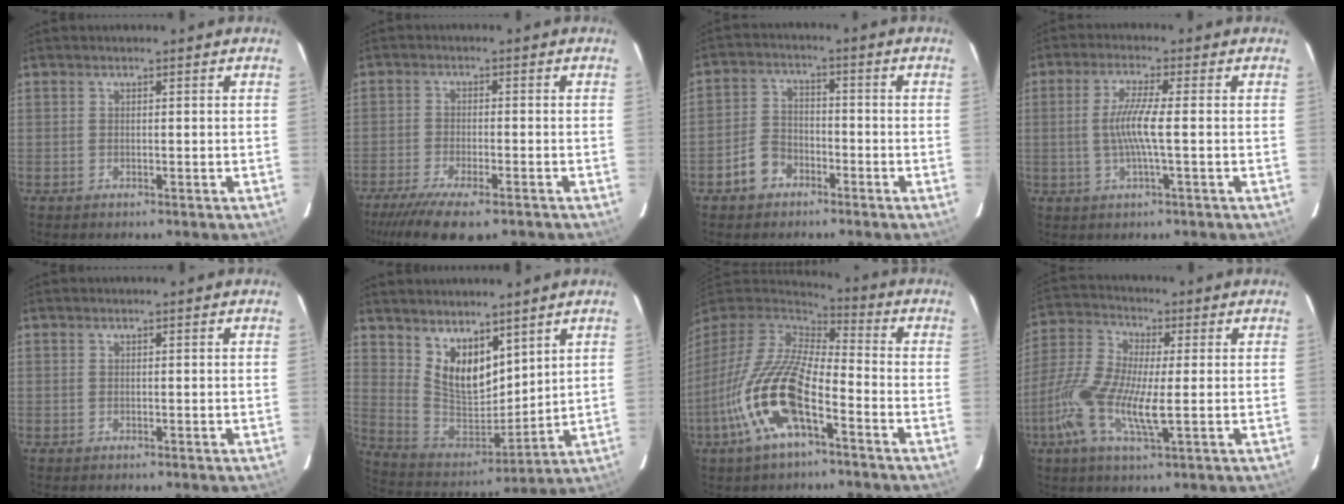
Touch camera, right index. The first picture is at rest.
{"total": 11.8, "force": [-8.9, 2.8, 7.2], "torque": [-0.163, -0.042, -0.154]}
{"total": 6.0, "force": [-3.7, 4.2, 2.2], "torque": [-0.054, 0.018, -0.062]}
{"total": 6.2, "force": [-0.7, -0.3, 6.2], "torque": [-0.125, -0.003, -0.011]}
{"total": 0.0}
{"total": 12.7, "force": [8.0, 6.4, 7.4], "torque": [-0.134, -0.009, 0.165]}
{"total": 18.5, "force": [-7.8, 6.3, 15.5], "torque": [-0.316, -0.026, -0.158]}
{"total": 12.3, "force": [-2.4, 3.3, 11.6], "torque": [-0.256, -0.001, -0.059]}